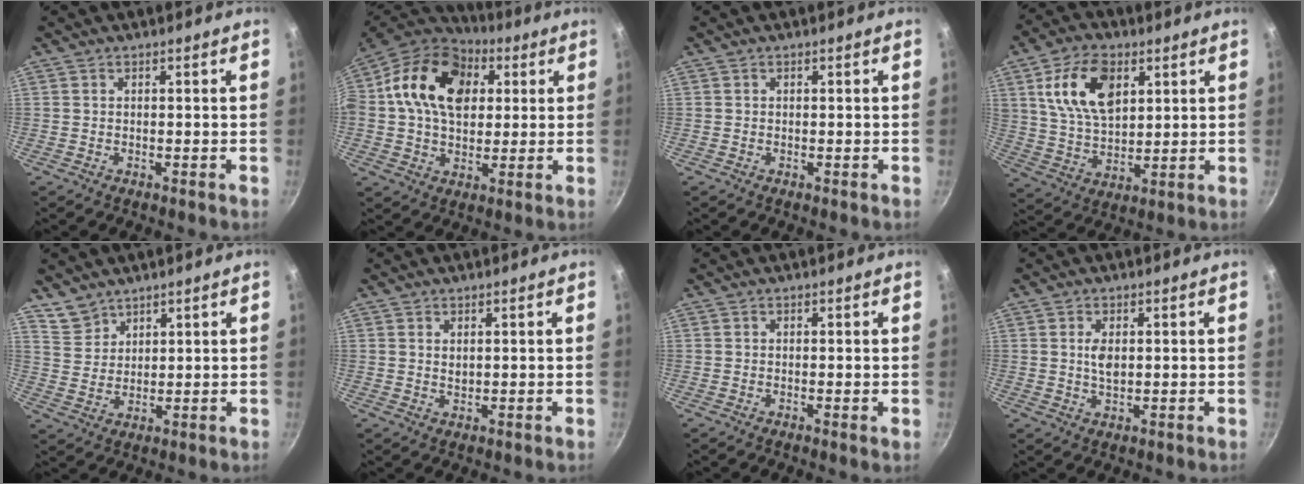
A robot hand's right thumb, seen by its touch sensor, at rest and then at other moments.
{"total": 20.1, "force": [4.9, 14.1, 13.5], "torque": [-0.213, 0.012, 0.069]}
{"total": 0.0}
{"total": 14.4, "force": [5.3, 8.7, 10.2], "torque": [-0.164, -0.017, 0.101]}
{"total": 5.1, "force": [4.2, 2.8, 0.5], "torque": [0.002, -0.006, 0.091]}
{"total": 1.5, "force": [0.7, 0.9, 1.1], "torque": [-0.017, -0.002, 0.013]}
{"total": 0.5, "force": [0.0, 0.0, 0.5], "torque": [-0.008, -0.003, -0.003]}
{"total": 3.4, "force": [0.7, 1.9, 2.7], "torque": [-0.045, -0.002, 0.014]}